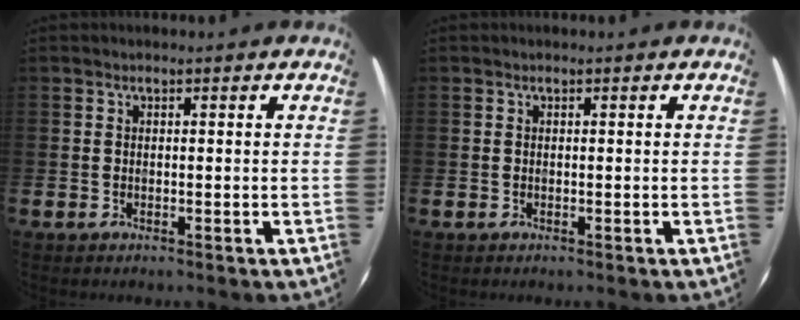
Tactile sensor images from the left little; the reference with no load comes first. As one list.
[{"total": 0.0}]